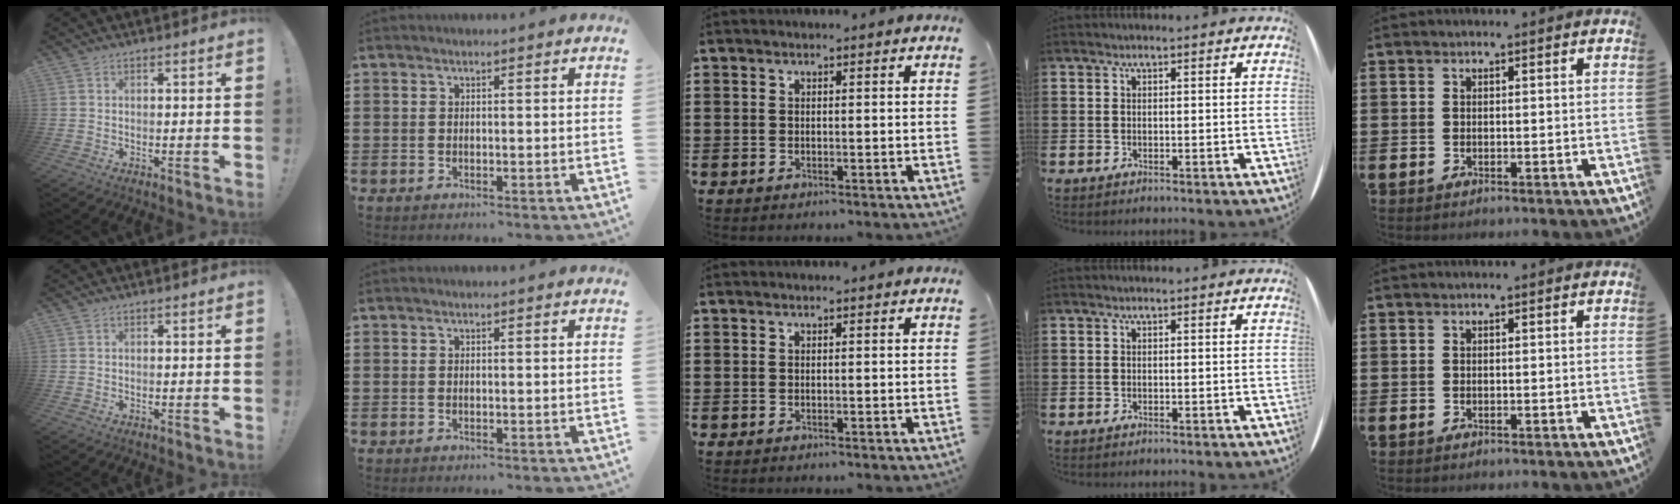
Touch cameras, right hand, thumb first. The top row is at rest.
{}